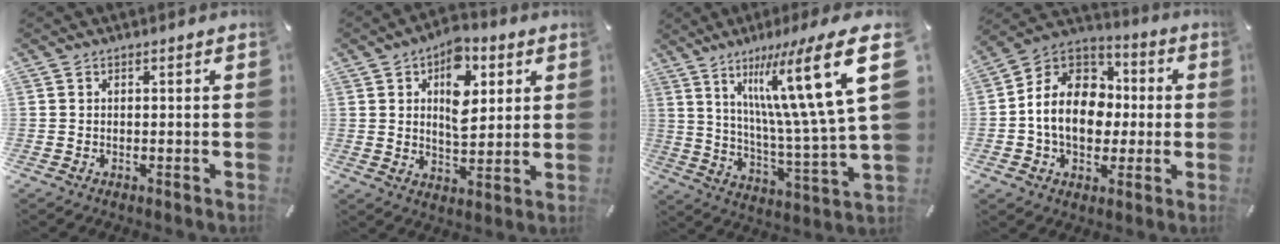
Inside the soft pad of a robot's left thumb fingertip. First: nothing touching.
{"total": 12.1, "force": [4.5, 7.5, 8.3], "torque": [-0.108, -0.012, 0.075]}
{"total": 26.4, "force": [11.4, 5.4, 23.2], "torque": [-0.375, -0.067, 0.170]}
{"total": 15.2, "force": [-1.0, 12.4, 8.7], "torque": [-0.182, 0.013, -0.019]}